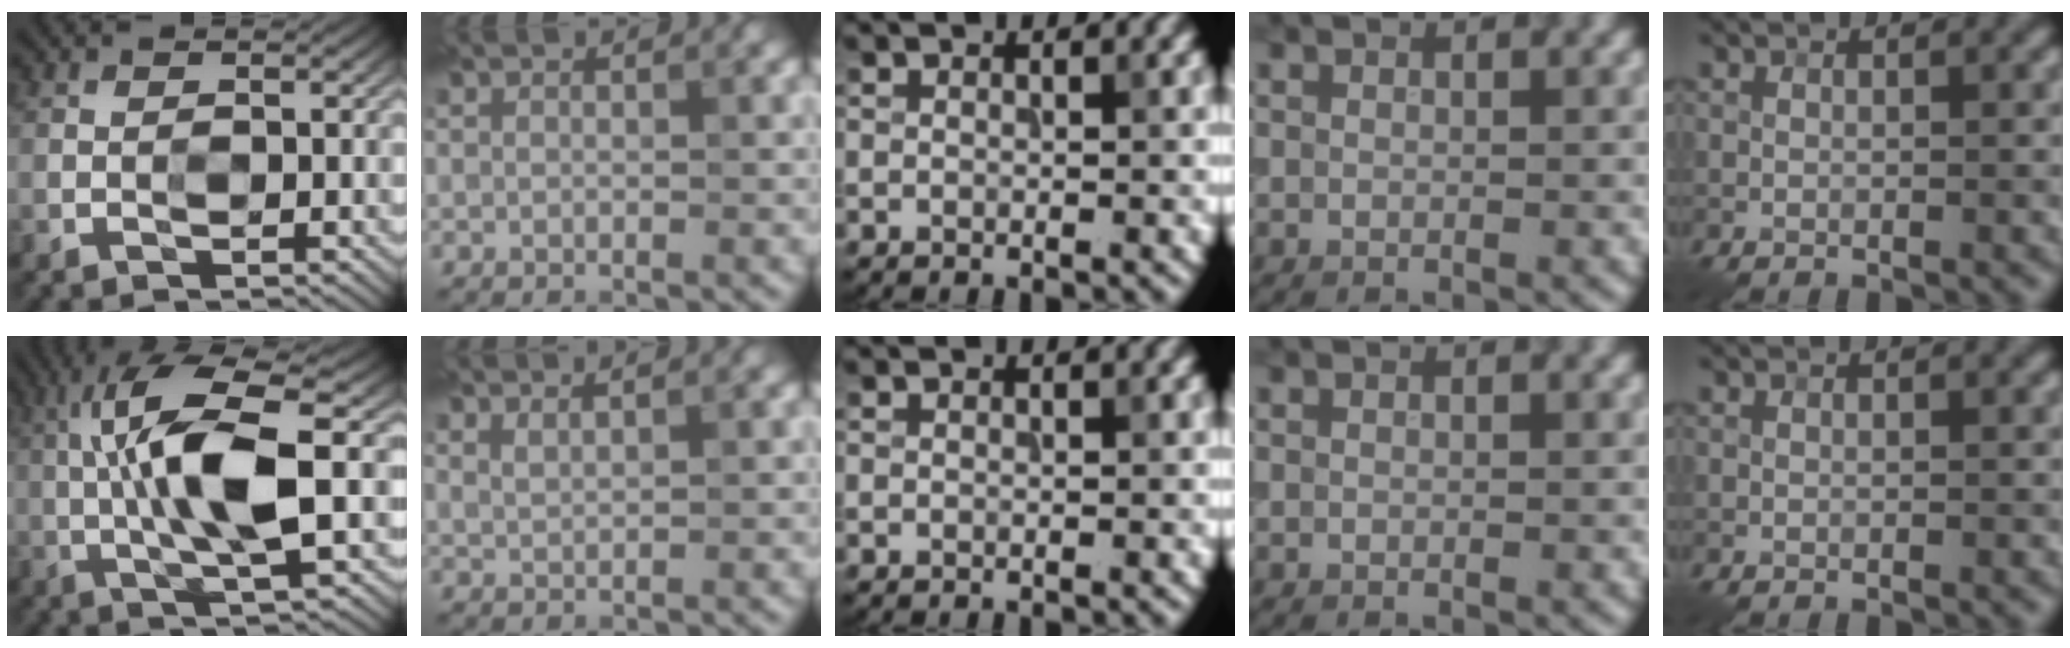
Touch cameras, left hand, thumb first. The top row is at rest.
{"thumb": {"total": 12.4, "force": [1.3, 3.1, 12.0], "torque": [-0.237, 0.016, 0.023]}, "index": {"total": 1.5, "force": [1.2, 0.5, 0.8], "torque": [-0.009, 0.002, 0.017]}}